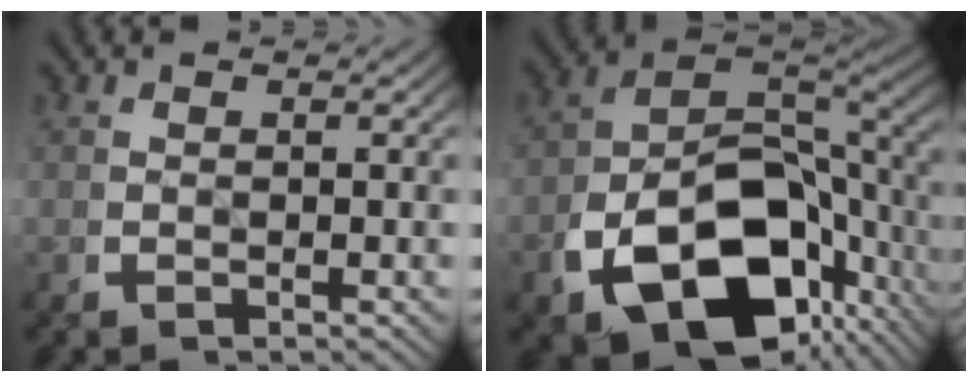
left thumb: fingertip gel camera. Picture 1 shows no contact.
{"total": 17.9, "force": [-5.1, 11.2, 13.0], "torque": [-0.233, -0.059, -0.057]}